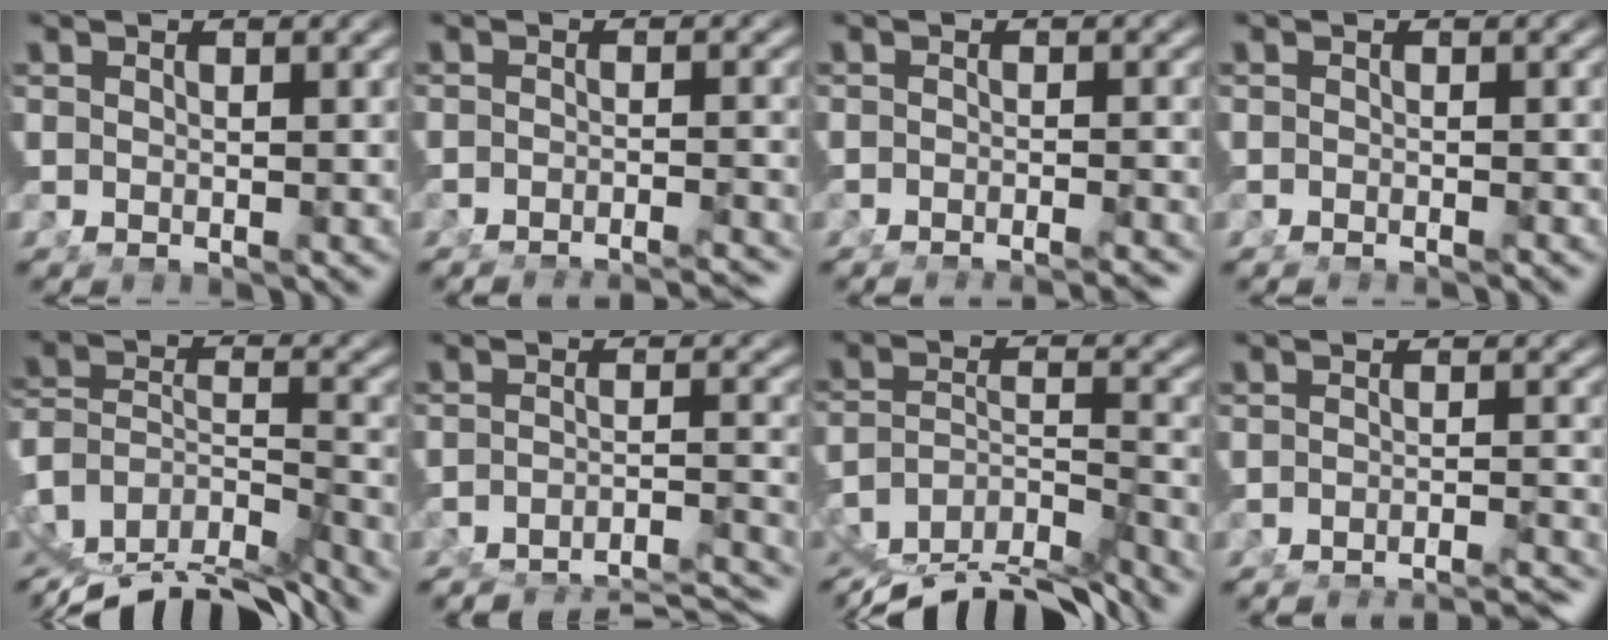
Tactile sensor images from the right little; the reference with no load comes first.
{"total": 5.6, "force": [-5.6, 0.4, 0.9], "torque": [0.007, -0.004, -0.090]}
{"total": 3.2, "force": [-3.2, -0.1, 0.7], "torque": [0.001, 0.001, -0.053]}
{"total": 1.0, "force": [-1.0, -0.4, 0.0], "torque": [0.005, 0.001, -0.016]}
{"total": 13.2, "force": [-6.6, 10.0, 5.6], "torque": [-0.135, -0.067, -0.102]}
{"total": 11.2, "force": [-10.3, 3.3, 2.8], "torque": [-0.020, -0.026, -0.155]}
{"total": 10.3, "force": [-6.6, 6.2, 5.0], "torque": [-0.083, -0.046, -0.100]}
{"total": 7.1, "force": [-6.9, 0.7, 1.2], "torque": [0.007, -0.007, -0.110]}